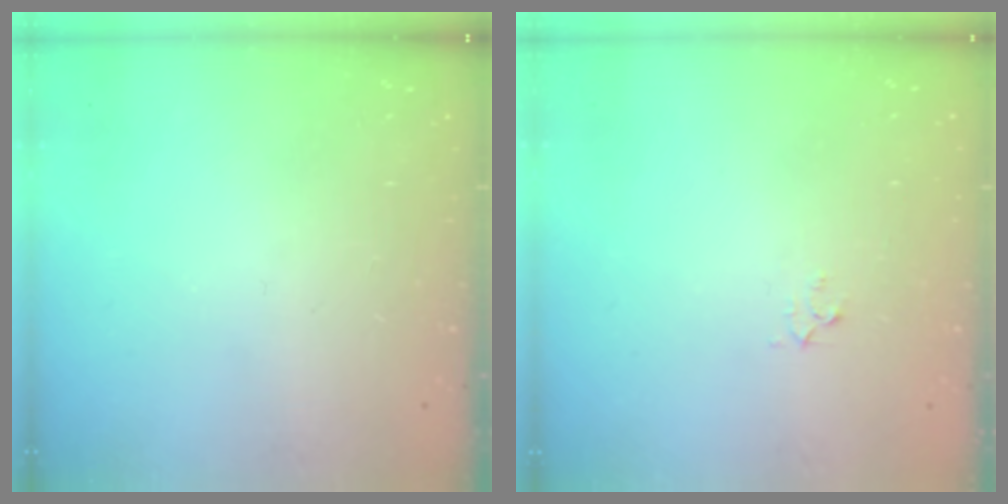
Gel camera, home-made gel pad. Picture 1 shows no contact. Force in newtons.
{"total": 2.3, "press": 2.3, "slide": 0.2}